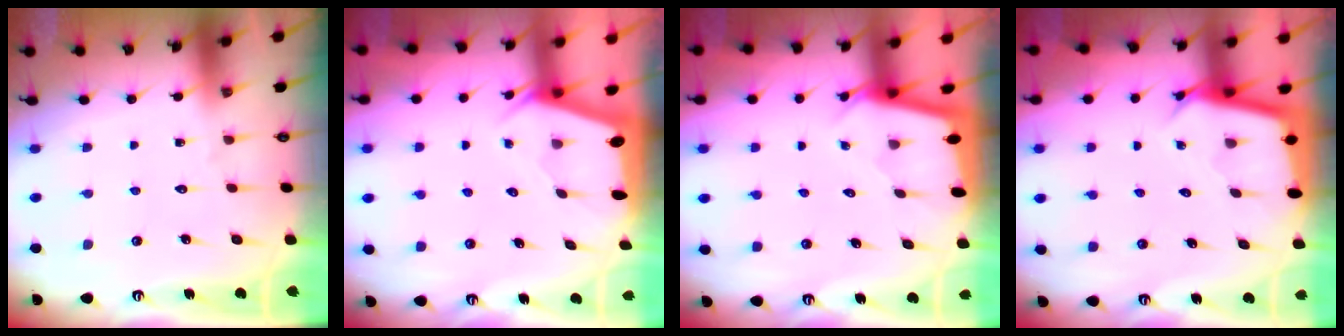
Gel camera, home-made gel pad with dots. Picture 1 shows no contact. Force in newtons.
{"total": 1.9, "press": 1.8, "slide": 0.3}
{"total": 2.1, "press": 2.1, "slide": 0.1}
{"total": 2.7, "press": 2.7, "slide": 0.0}